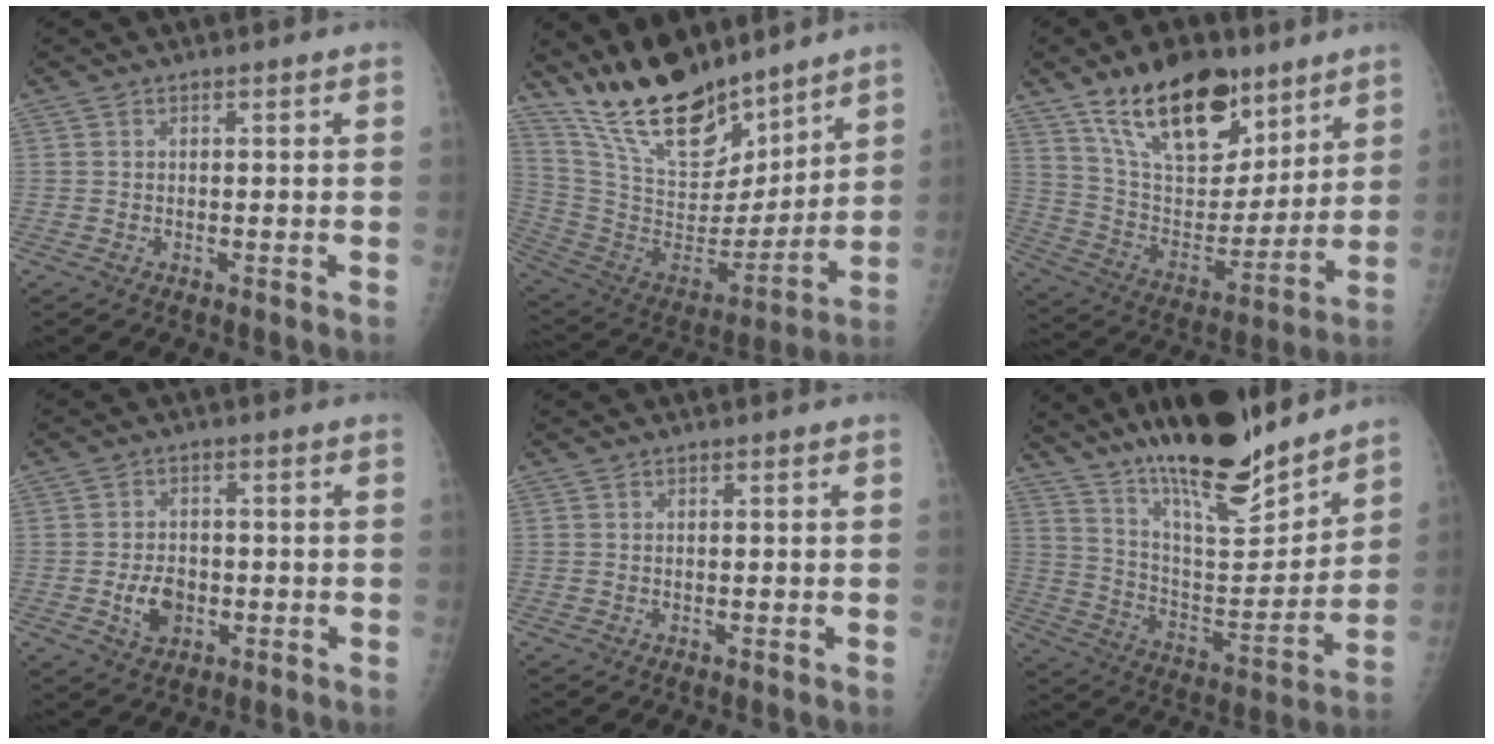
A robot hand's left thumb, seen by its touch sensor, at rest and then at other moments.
{"total": 22.4, "force": [18.2, 8.1, 10.2], "torque": [-0.149, -0.098, 0.332]}
{"total": 21.7, "force": [14.1, 10.9, 12.4], "torque": [-0.158, -0.067, 0.251]}
{"total": 5.3, "force": [-1.2, 3.9, 3.4], "torque": [-0.043, 0.002, -0.017]}
{"total": 0.0}
{"total": 23.0, "force": [18.4, 5.6, 12.7], "torque": [-0.174, -0.097, 0.307]}